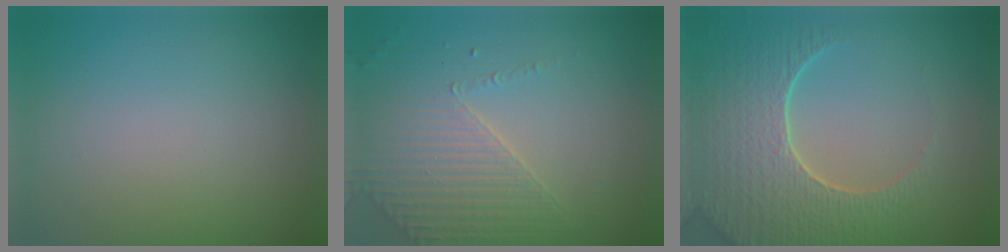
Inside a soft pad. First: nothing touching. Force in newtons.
{"total": 4.1, "press": 3.3, "slide": 2.4}
{"total": 6.9, "press": 5.6, "slide": 3.9}